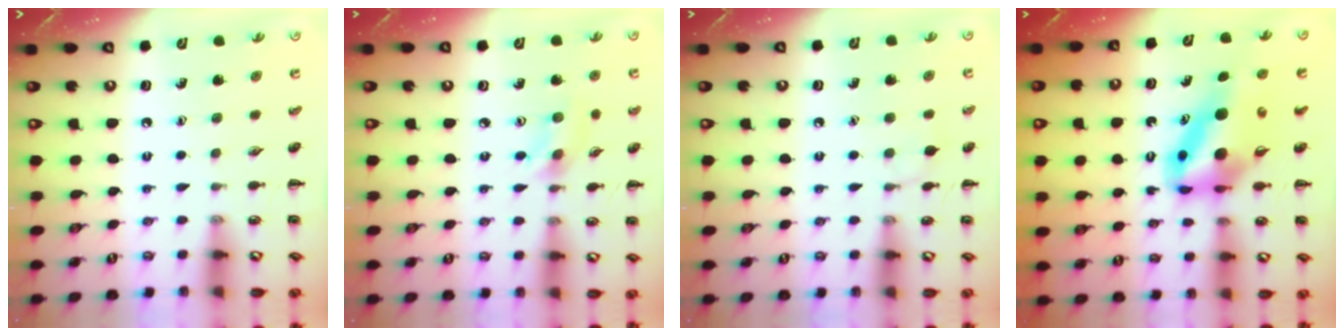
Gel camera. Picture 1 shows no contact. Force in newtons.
{"total": 2.8, "press": 2.7, "slide": 0.9}
{"total": 6.0, "press": 5.7, "slide": 1.9}
{"total": 10.2, "press": 9.7, "slide": 3.0}